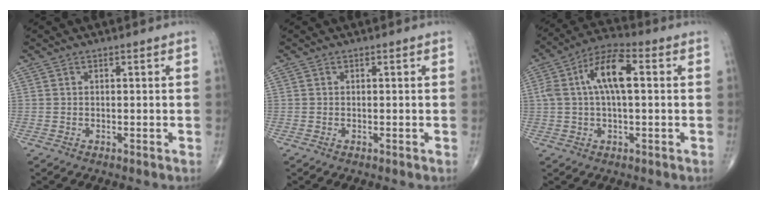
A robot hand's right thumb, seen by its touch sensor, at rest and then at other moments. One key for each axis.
{"total": 0.0}
{"total": 10.6, "fx": 1.6, "fy": 4.3, "fz": 9.6, "tx": -0.190, "ty": 0.031, "tz": 0.022}